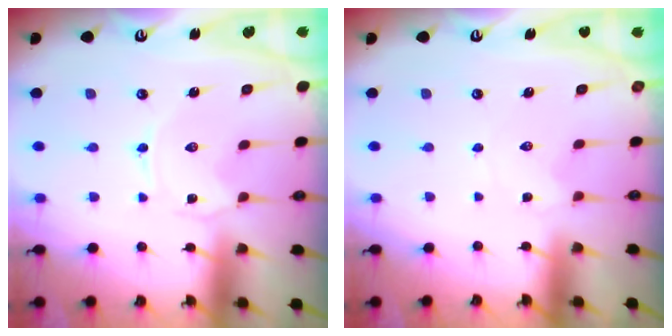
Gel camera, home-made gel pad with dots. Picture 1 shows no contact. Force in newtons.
{"total": 2.1, "press": 2.1, "slide": 0.2}